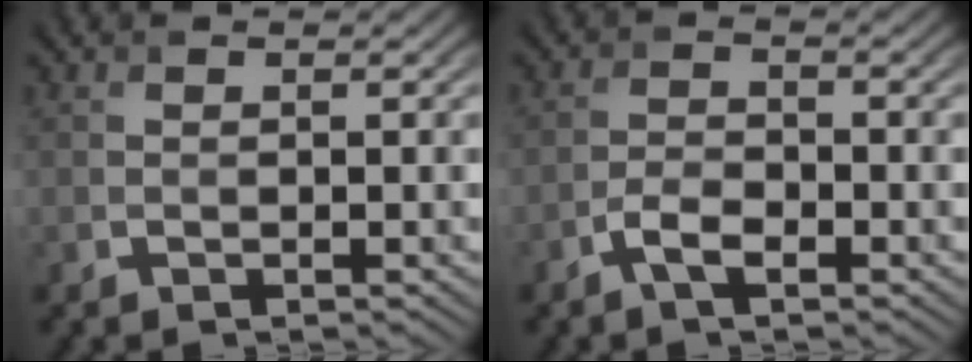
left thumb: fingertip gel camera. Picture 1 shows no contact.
{"total": 3.1, "force": [-1.9, 1.2, 2.2], "torque": [-0.048, 0.002, -0.044]}